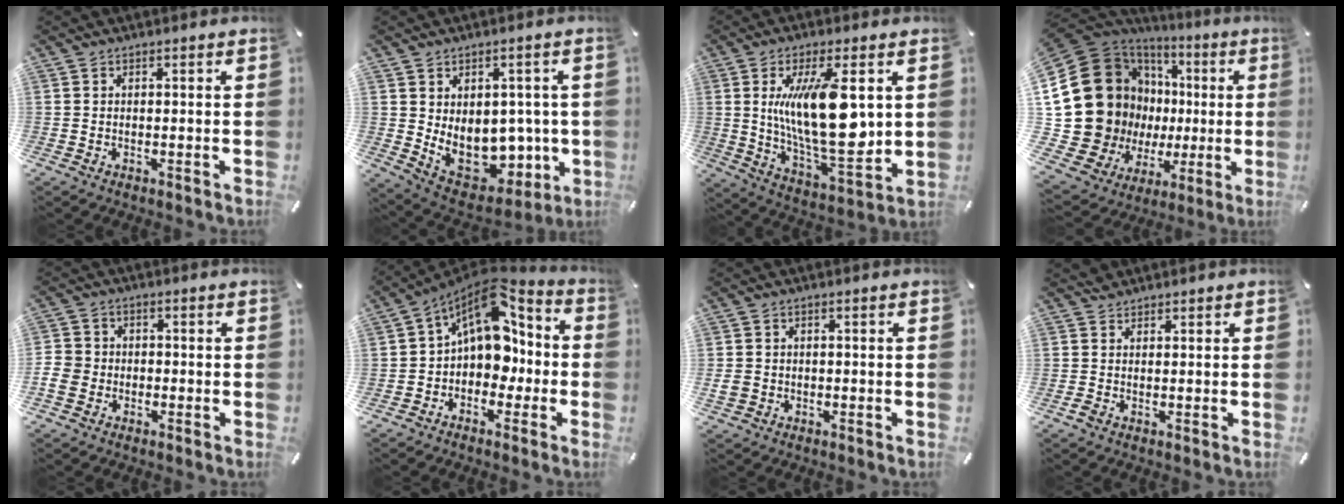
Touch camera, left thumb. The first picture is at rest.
{"total": 14.1, "force": [-0.3, 10.7, 9.3], "torque": [-0.128, -0.031, 0.015]}
{"total": 19.0, "force": [4.5, 6.6, 17.2], "torque": [-0.336, -0.030, 0.062]}
{"total": 27.2, "force": [2.0, 21.3, 16.8], "torque": [-0.338, -0.045, 0.083]}
{"total": 4.5, "force": [-1.7, 3.9, 1.2], "torque": [-0.025, 0.011, -0.032]}
{"total": 14.2, "force": [3.6, 10.1, 9.3], "torque": [-0.148, -0.038, 0.062]}
{"total": 2.9, "force": [-0.6, 2.7, 1.0], "torque": [-0.025, 0.002, -0.013]}
{"total": 1.6, "force": [0.8, 1.4, 0.0], "torque": [0.008, 0.001, 0.012]}